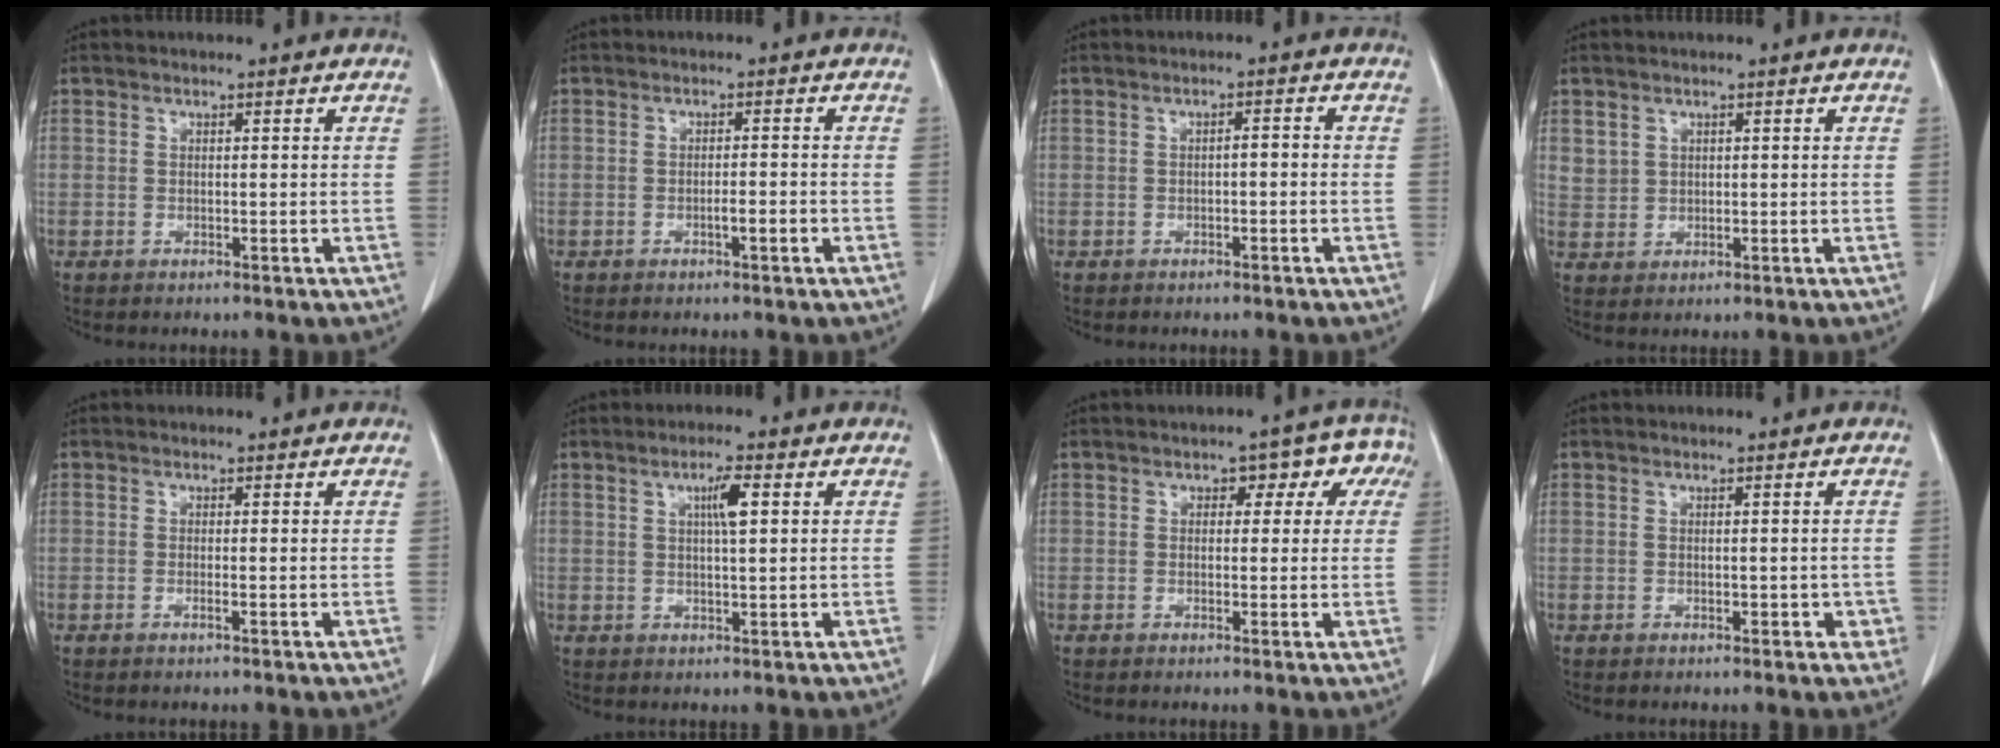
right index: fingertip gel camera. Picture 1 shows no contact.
{"total": 1.9, "force": [-0.9, 0.2, 1.7], "torque": [-0.028, 0.001, -0.014]}
{"total": 1.4, "force": [-0.4, 0.5, 1.3], "torque": [-0.018, 0.005, -0.006]}
{"total": 2.6, "force": [1.4, 2.2, 0.4], "torque": [0.004, 0.002, 0.028]}
{"total": 0.7, "force": [-0.4, -0.1, 0.6], "torque": [-0.012, -0.001, -0.005]}
{"total": 3.8, "force": [1.2, 0.4, 3.5], "torque": [-0.060, 0.002, 0.019]}
{"total": 5.9, "force": [1.6, 3.7, 4.3], "torque": [-0.028, 0.039, 0.013]}
{"total": 2.0, "force": [-0.6, 1.4, 1.3], "torque": [-0.006, 0.009, -0.004]}